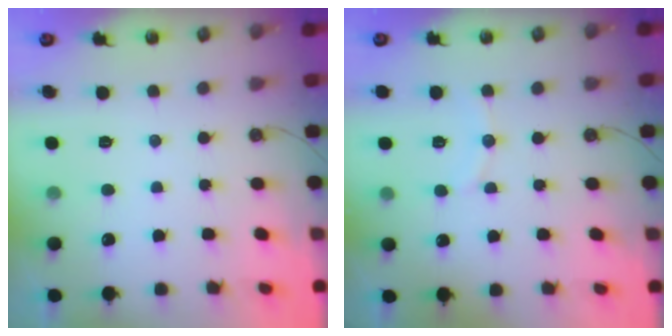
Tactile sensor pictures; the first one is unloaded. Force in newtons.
{"total": 5.3, "press": 5.1, "slide": 1.6}